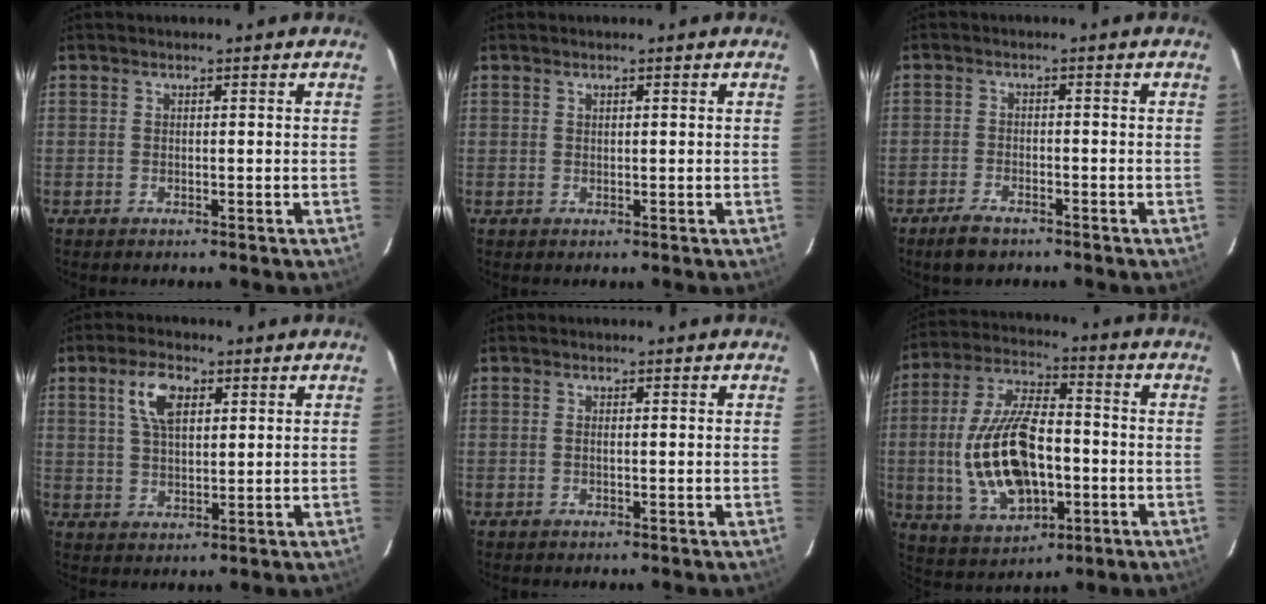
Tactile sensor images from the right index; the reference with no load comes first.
{"total": 0.6, "force": [0.3, 0.3, 0.3], "torque": [-0.006, 0.002, 0.007]}
{"total": 4.4, "force": [-3.3, 1.8, 2.2], "torque": [-0.058, -0.002, -0.060]}
{"total": 6.9, "force": [2.9, 3.3, 5.2], "torque": [-0.101, 0.013, 0.056]}
{"total": 0.6, "force": [0.0, 0.0, 0.6], "torque": [-0.012, 0.001, 0.000]}
{"total": 18.7, "force": [-2.9, 9.5, 15.9], "torque": [-0.332, 0.002, -0.035]}